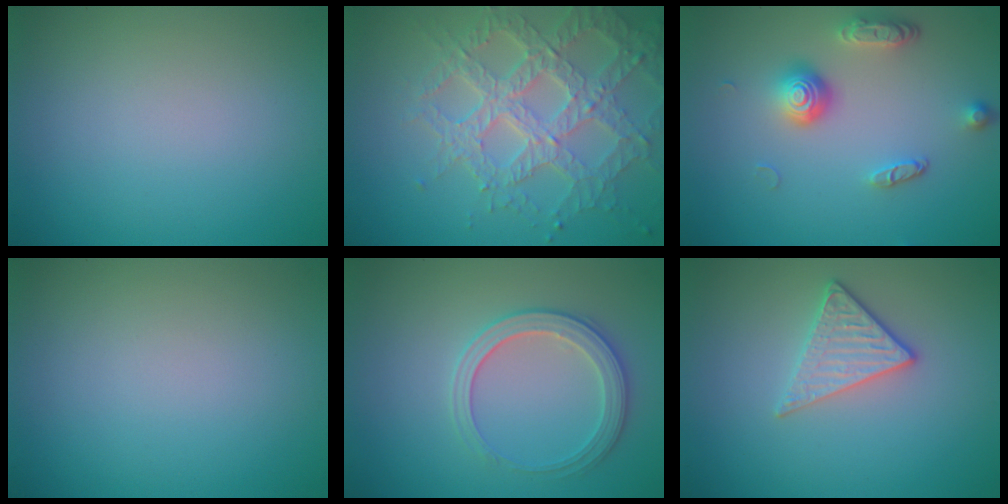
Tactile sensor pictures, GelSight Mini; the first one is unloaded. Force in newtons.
{"total": 7.0, "press": 5.2, "slide": 4.6}
{"total": 3.7, "press": 2.8, "slide": 2.4}
{"total": 0.0}
{"total": 3.0, "press": 2.9, "slide": 0.2}
{"total": 2.9, "press": 2.6, "slide": 1.3}